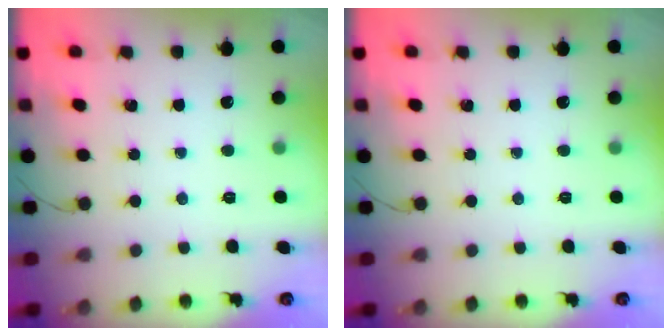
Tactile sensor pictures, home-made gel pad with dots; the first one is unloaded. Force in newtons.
{"total": 0.0}